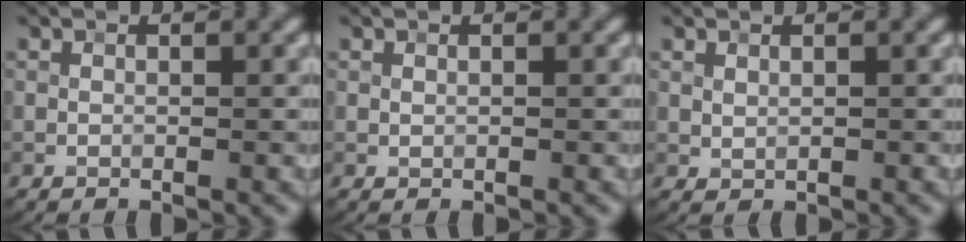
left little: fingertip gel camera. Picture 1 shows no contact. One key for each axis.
{"total": 0.0}
{"total": 0.5, "fx": 0.4, "fy": 0.2, "fz": 0.3, "tx": -0.009, "ty": -0.002, "tz": 0.013}